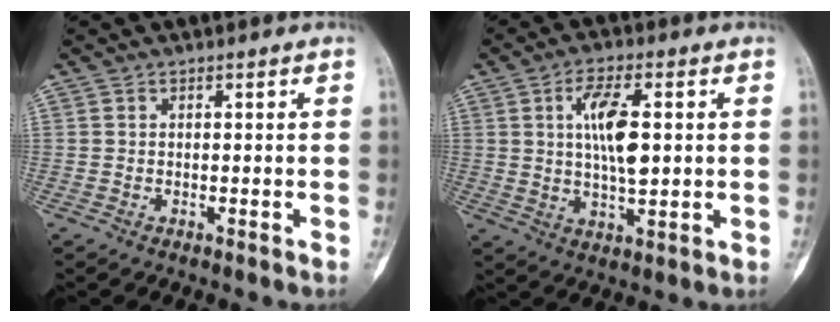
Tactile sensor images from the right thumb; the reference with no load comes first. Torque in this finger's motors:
{"motor_torque": [-0.18, 1.59, 0.21, -0.01, 0.31]}